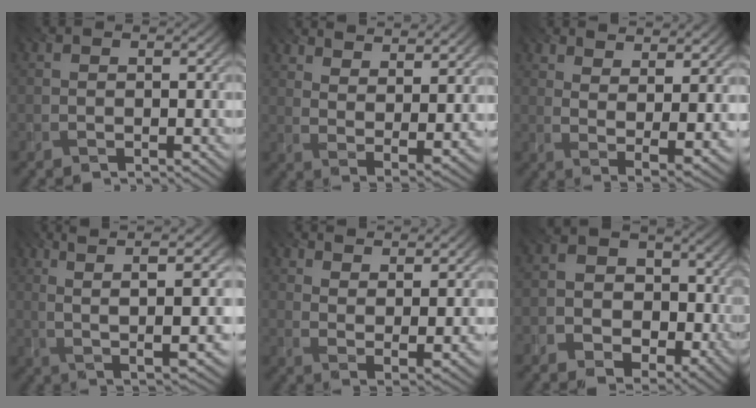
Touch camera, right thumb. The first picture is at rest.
{"total": 10.4, "force": [7.7, 2.8, 6.4], "torque": [-0.115, -0.007, 0.112]}
{"total": 10.2, "force": [6.1, 3.2, 7.5], "torque": [-0.131, 0.004, 0.093]}
{"total": 9.1, "force": [2.0, 1.6, 8.8], "torque": [-0.166, 0.013, 0.039]}
{"total": 9.5, "force": [7.0, 2.5, 5.9], "torque": [-0.110, -0.006, 0.106]}
{"total": 7.3, "force": [-2.3, 6.0, 3.5], "torque": [-0.052, -0.013, -0.057]}